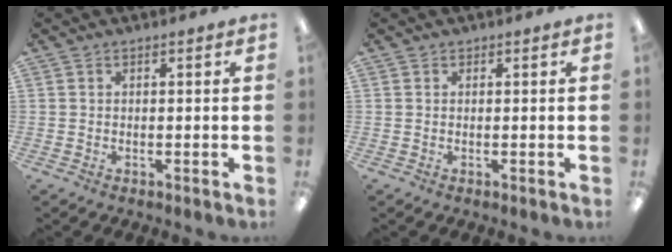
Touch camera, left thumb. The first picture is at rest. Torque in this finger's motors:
{"motor_torque": [0.01, 0.01, -0.17, -0.09, 0.00]}